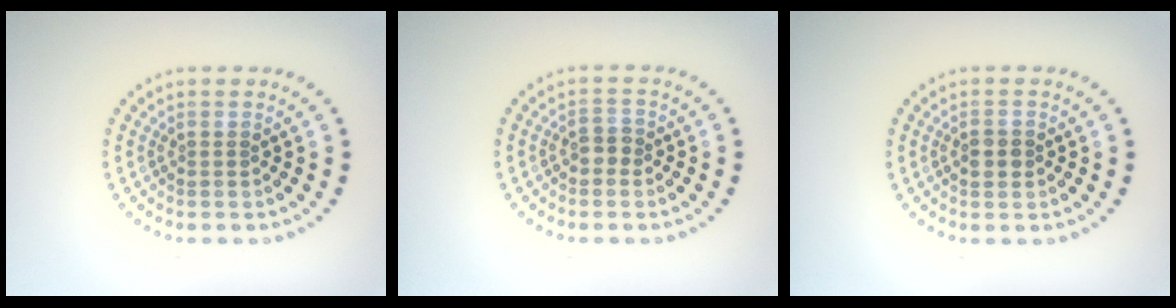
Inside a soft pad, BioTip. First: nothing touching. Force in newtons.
{"total": 1.4, "press": 1.3, "slide": 0.5}
{"total": 1.6, "press": 1.5, "slide": 0.4}